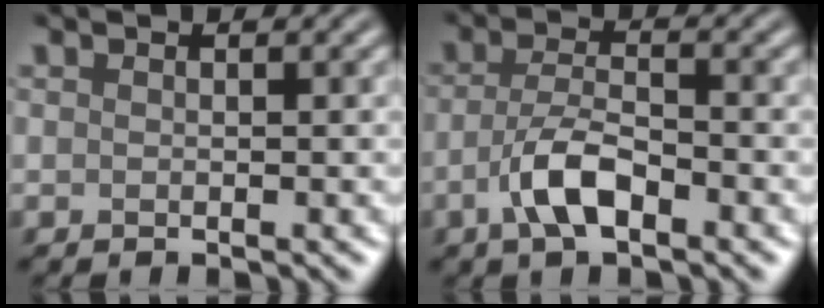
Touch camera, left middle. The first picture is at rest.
{"total": 4.0, "force": [-1.9, 1.4, 3.3], "torque": [-0.072, 0.005, -0.042]}